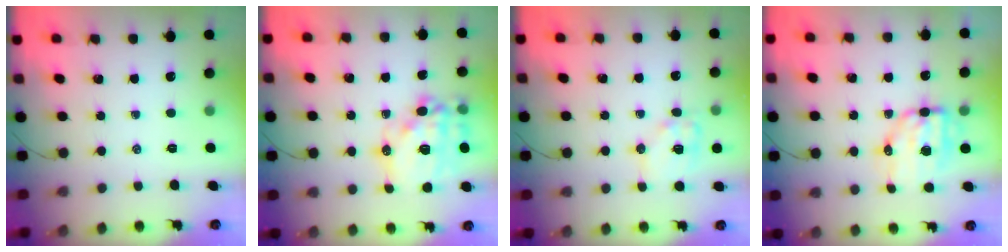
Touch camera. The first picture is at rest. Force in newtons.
{"total": 18.4, "press": 18.1, "slide": 3.4}
{"total": 9.6, "press": 9.5, "slide": 0.6}
{"total": 8.7, "press": 8.5, "slide": 2.0}